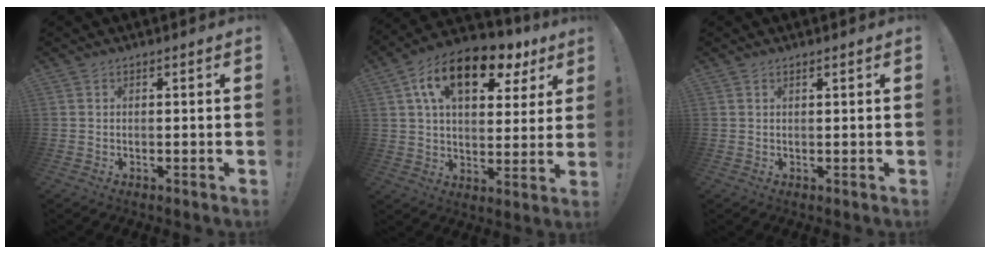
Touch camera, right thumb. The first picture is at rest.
{"total": 17.1, "force": [8.8, 8.8, 11.8], "torque": [-0.186, -0.041, 0.150]}
{"total": 0.8, "force": [0.6, -0.1, 0.5], "torque": [-0.009, -0.002, 0.010]}